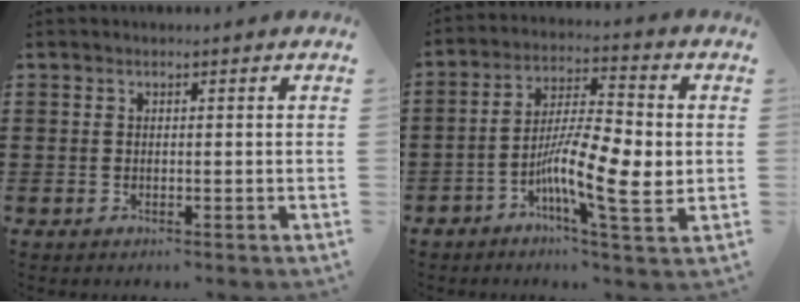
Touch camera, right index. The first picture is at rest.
{"total": 11.0, "force": [-2.4, 2.8, 10.4], "torque": [-0.199, -0.012, -0.043]}